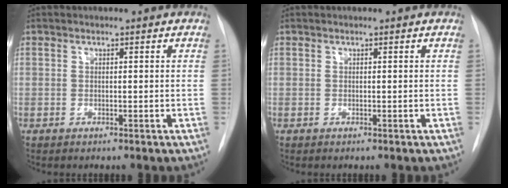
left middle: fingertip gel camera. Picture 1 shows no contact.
{"total": 0.0}